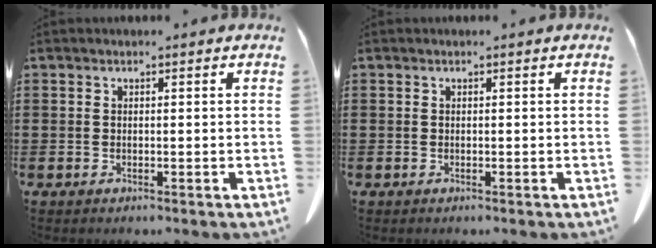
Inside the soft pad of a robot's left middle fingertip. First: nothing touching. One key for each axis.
{"total": 0.0}